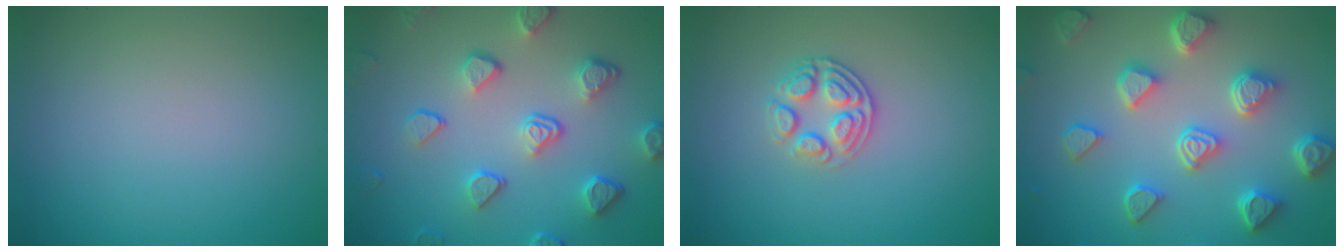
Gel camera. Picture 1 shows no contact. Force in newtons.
{"total": 5.2, "press": 4.0, "slide": 3.3}
{"total": 2.6, "press": 2.5, "slide": 0.9}
{"total": 6.6, "press": 5.2, "slide": 4.0}